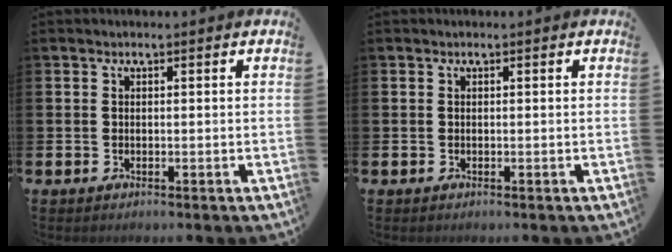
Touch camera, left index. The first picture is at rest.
{"total": 0.0}